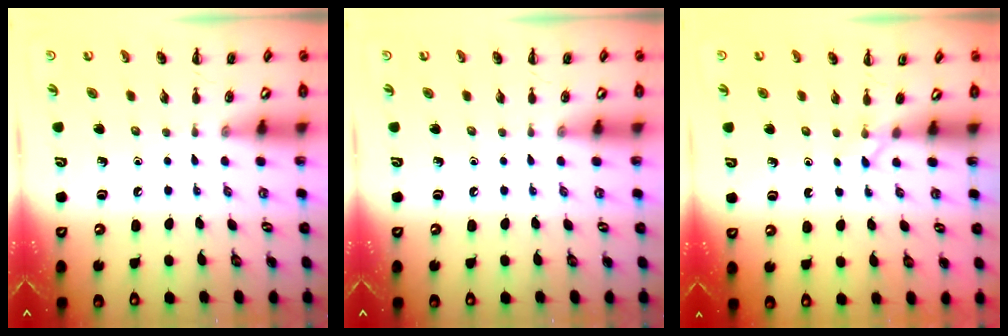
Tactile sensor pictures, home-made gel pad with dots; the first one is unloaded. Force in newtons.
{"total": 0.0}
{"total": 2.4, "press": 2.3, "slide": 0.7}